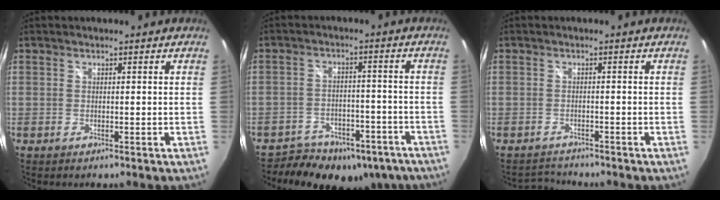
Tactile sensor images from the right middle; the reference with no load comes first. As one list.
[{"total": 15.9, "force": [-11.6, 8.9, 6.3], "torque": [-0.135, 0.013, -0.139]}, {"total": 2.7, "force": [-2.6, 0.6, -0.1], "torque": [-0.006, 0.001, -0.047]}]